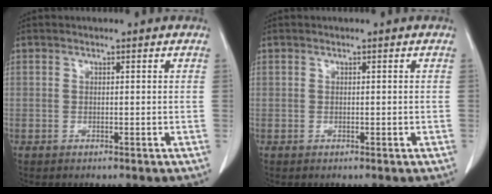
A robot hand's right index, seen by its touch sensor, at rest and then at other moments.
{"total": 0.0}